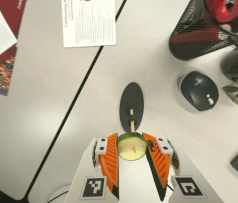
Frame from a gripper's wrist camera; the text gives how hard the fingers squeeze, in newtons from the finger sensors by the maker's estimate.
{"total": 12.5, "left": 12.3, "right": 12.7}